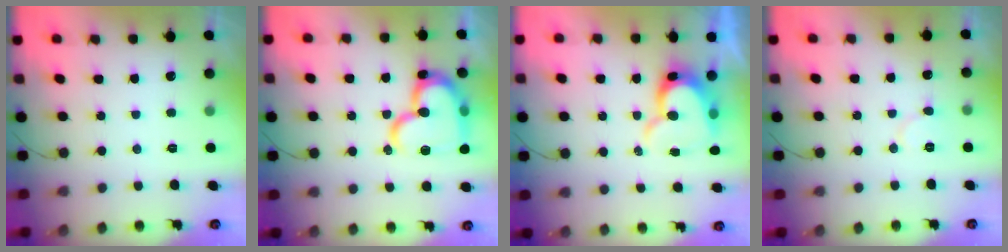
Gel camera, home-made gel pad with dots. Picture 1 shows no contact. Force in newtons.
{"total": 21.9, "press": 21.8, "slide": 2.1}
{"total": 11.9, "press": 11.8, "slide": 1.1}
{"total": 5.8, "press": 5.7, "slide": 0.5}